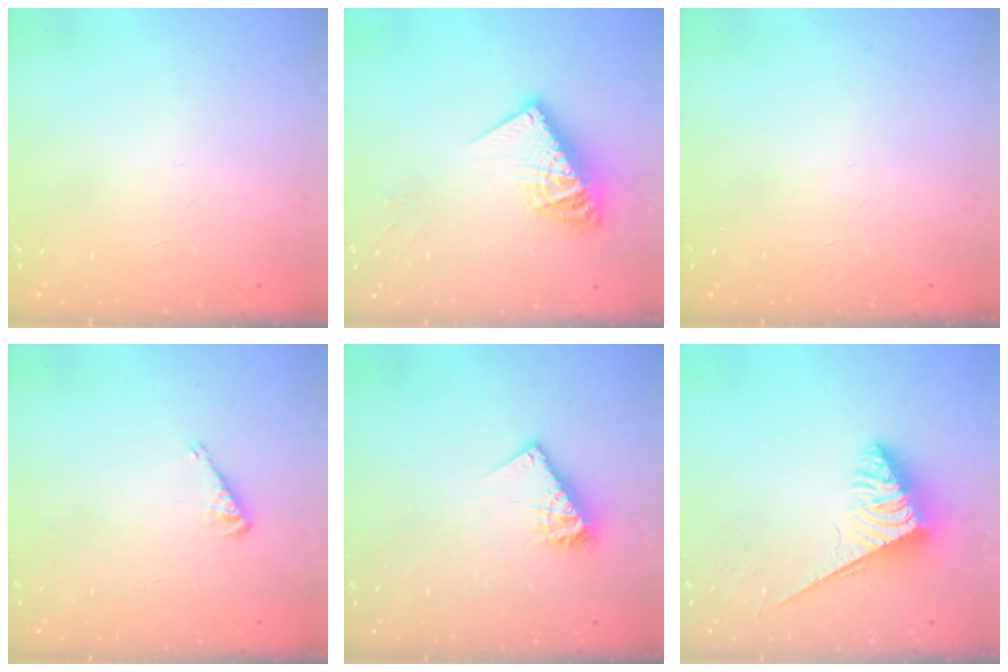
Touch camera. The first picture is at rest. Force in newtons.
{"total": 13.1, "press": 13.0, "slide": 0.9}
{"total": 0.0}
{"total": 3.9, "press": 3.9, "slide": 0.6}
{"total": 9.2, "press": 9.2, "slide": 0.6}
{"total": 3.9, "press": 3.9, "slide": 0.5}